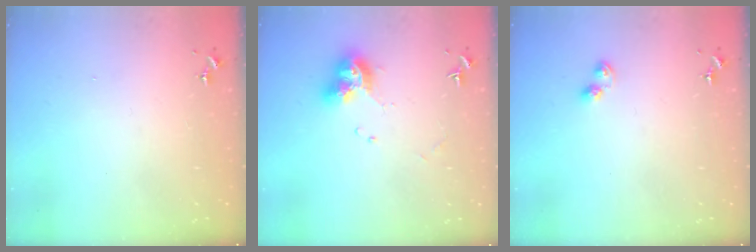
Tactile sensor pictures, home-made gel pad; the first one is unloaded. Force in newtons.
{"total": 10.5, "press": 10.5, "slide": 1.2}
{"total": 3.3, "press": 3.3, "slide": 0.4}